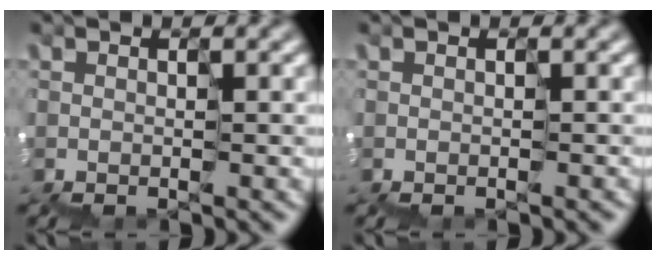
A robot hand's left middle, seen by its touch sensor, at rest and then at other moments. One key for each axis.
{"total": 0.6, "fx": -0.5, "fy": 0.0, "fz": 0.3, "tx": -0.001, "ty": -0.003, "tz": -0.002}